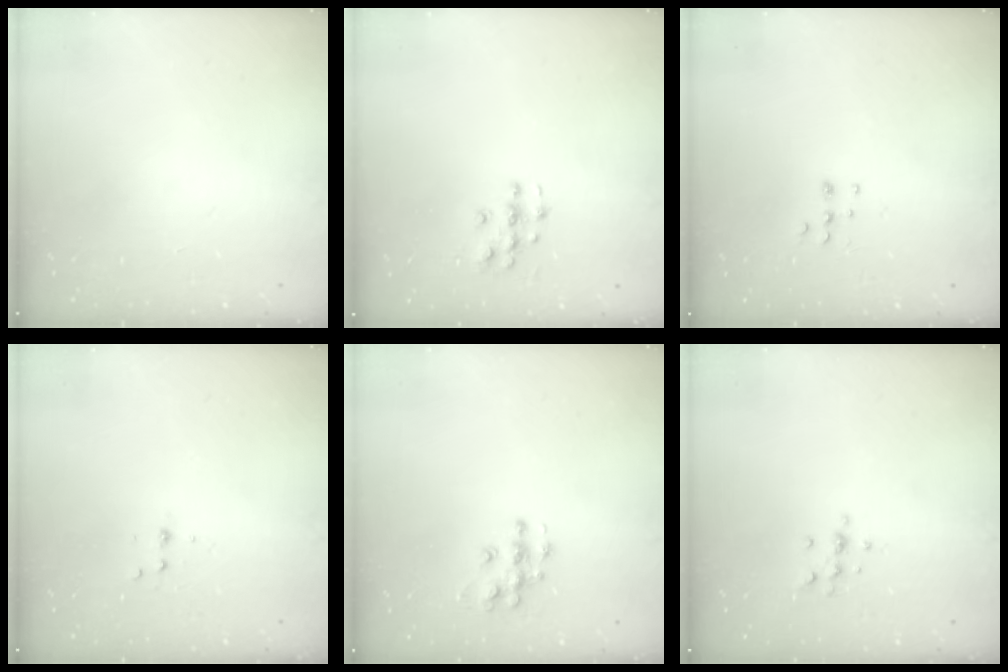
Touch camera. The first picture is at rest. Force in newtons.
{"total": 3.7, "press": 3.7, "slide": 0.1}
{"total": 5.3, "press": 5.2, "slide": 0.5}
{"total": 4.0, "press": 3.9, "slide": 1.0}
{"total": 7.9, "press": 7.9, "slide": 0.3}
{"total": 6.0, "press": 5.6, "slide": 2.0}